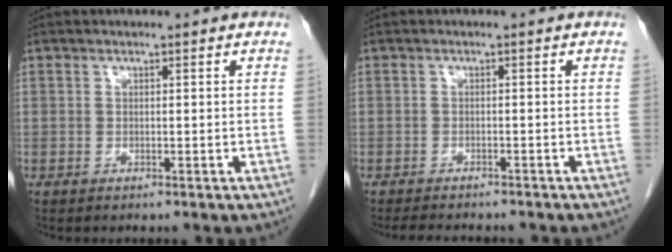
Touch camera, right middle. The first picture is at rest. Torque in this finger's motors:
{"motor_torque": [0.10, -0.03, -0.01, 0.01]}